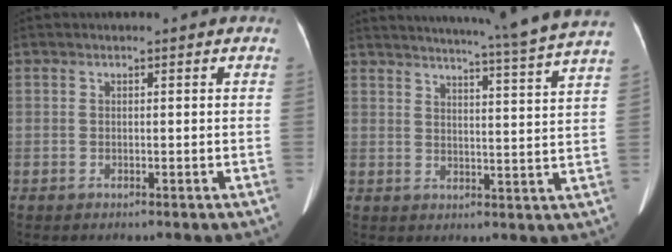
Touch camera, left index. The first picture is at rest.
{"total": 20.4, "force": [18.3, -2.3, 8.5], "torque": [-0.140, -0.059, 0.222]}